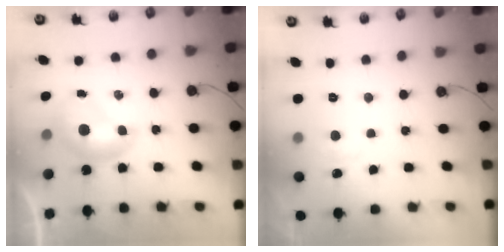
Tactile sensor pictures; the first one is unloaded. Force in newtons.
{"total": 1.7, "press": 1.6, "slide": 0.6}